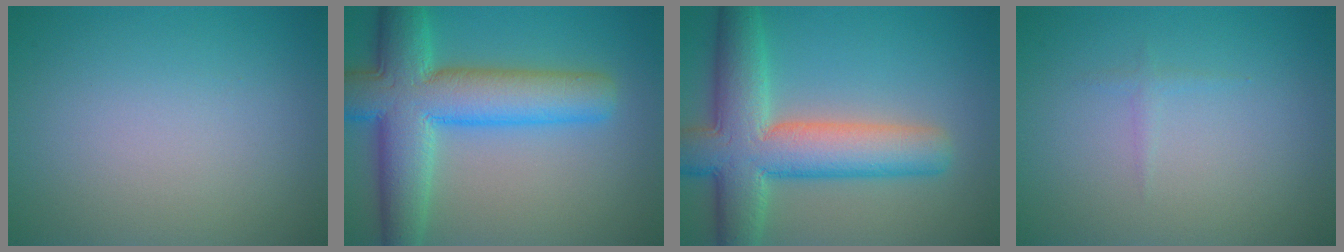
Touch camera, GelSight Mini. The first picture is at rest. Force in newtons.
{"total": 10.1, "press": 10.1, "slide": 0.3}
{"total": 9.6, "press": 9.6, "slide": 0.3}
{"total": 0.6, "press": 0.6, "slide": 0.1}